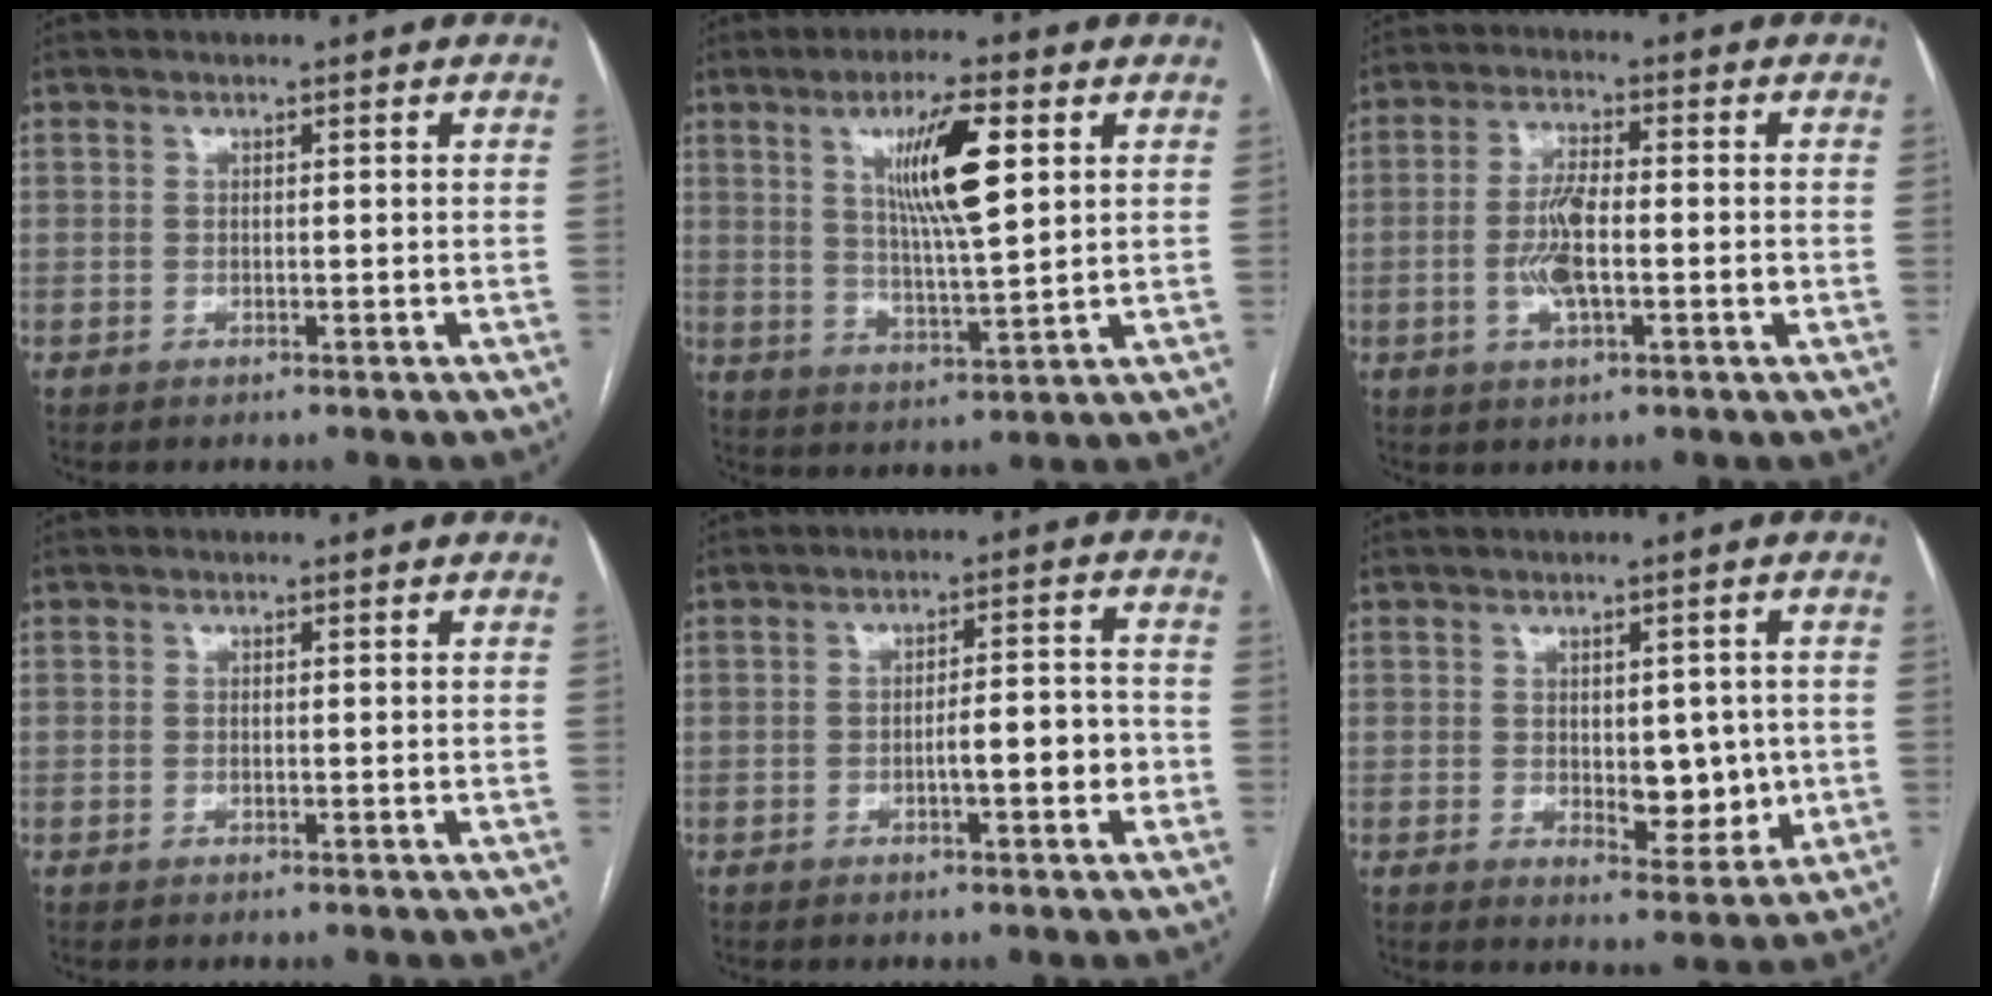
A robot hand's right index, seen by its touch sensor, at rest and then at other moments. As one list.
[{"total": 10.5, "force": [3.7, 1.2, 9.8], "torque": [-0.171, 0.001, 0.064]}, {"total": 6.8, "force": [-1.2, 1.9, 6.4], "torque": [-0.131, 0.007, -0.022]}, {"total": 0.0}, {"total": 5.4, "force": [-1.8, 1.0, 5.0], "torque": [-0.073, 0.016, -0.023]}, {"total": 6.5, "force": [-0.2, 3.4, 5.5], "torque": [-0.064, -0.002, 0.010]}]